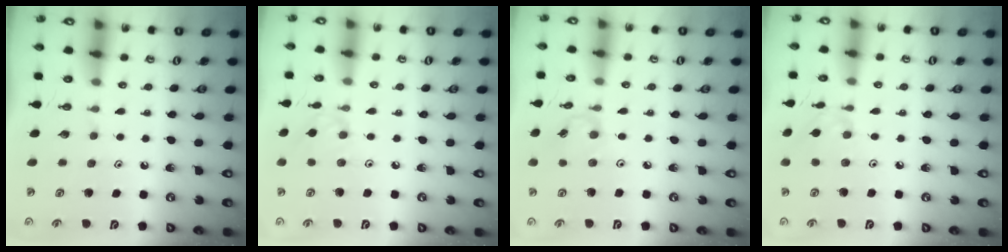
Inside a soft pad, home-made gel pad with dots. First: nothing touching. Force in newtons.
{"total": 2.4, "press": 2.4, "slide": 0.5}
{"total": 3.3, "press": 3.3, "slide": 0.3}
{"total": 2.1, "press": 2.1, "slide": 0.2}